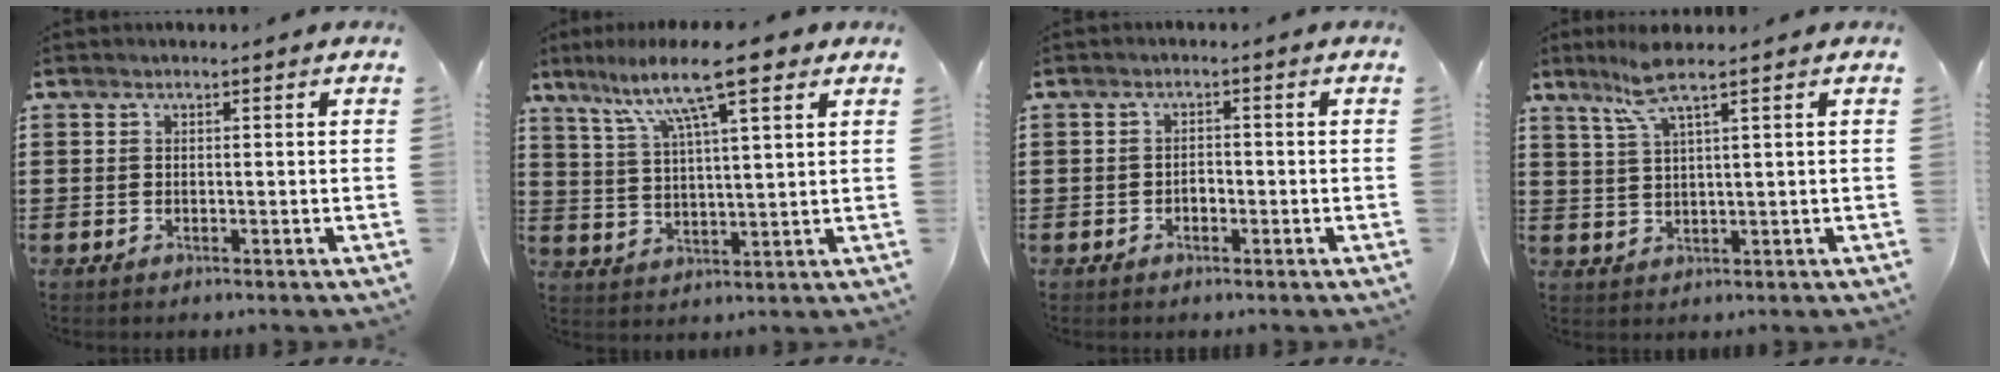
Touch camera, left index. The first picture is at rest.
{"total": 12.1, "force": [8.2, 2.0, 8.7], "torque": [-0.171, -0.018, 0.138]}
{"total": 1.4, "force": [-0.6, 0.8, 0.9], "torque": [-0.021, 0.002, -0.013]}
{"total": 5.9, "force": [3.8, 0.1, 4.5], "torque": [-0.106, 0.002, 0.065]}